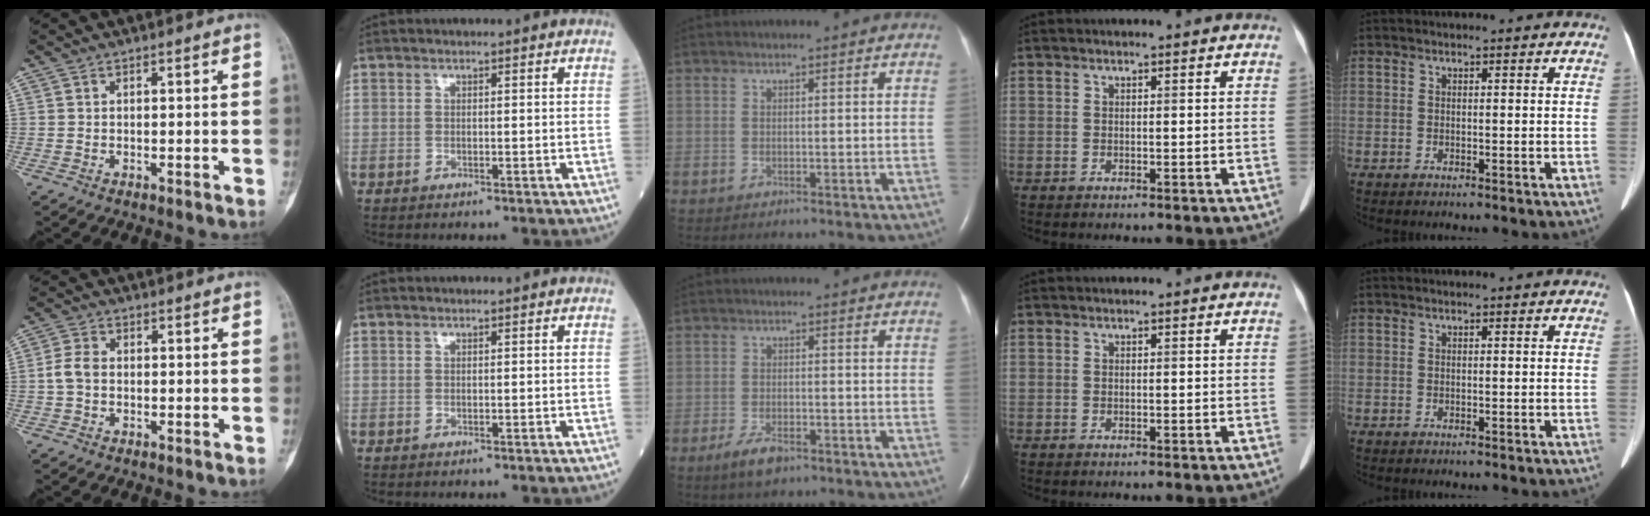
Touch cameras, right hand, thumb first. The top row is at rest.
{"thumb": {"total": 3.6, "force": [-0.3, 2.5, 2.5], "torque": [-0.054, 0.008, -0.013]}, "middle": {"total": 3.9, "force": [-2.6, 1.4, 2.5], "torque": [-0.058, -0.004, -0.043]}}